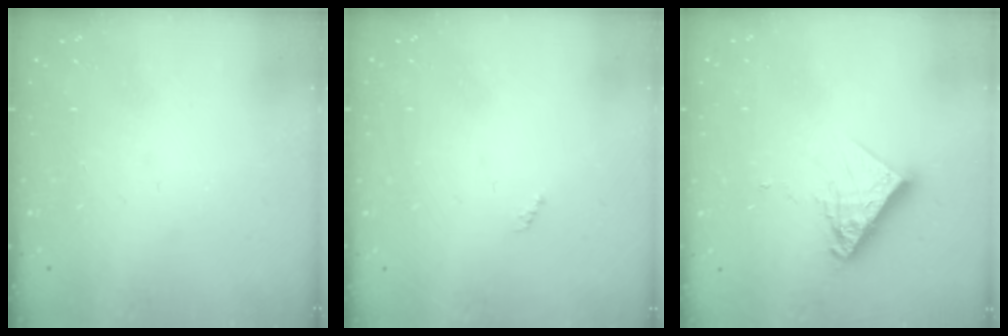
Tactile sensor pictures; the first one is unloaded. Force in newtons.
{"total": 0.0}
{"total": 10.1, "press": 10.1, "slide": 0.9}